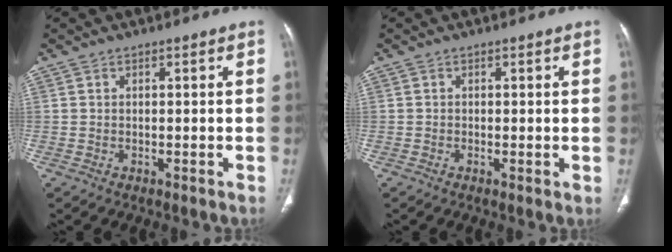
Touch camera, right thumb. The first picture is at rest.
{"total": 0.7, "force": [-0.1, 0.2, 0.7], "torque": [-0.015, -0.004, -0.004]}